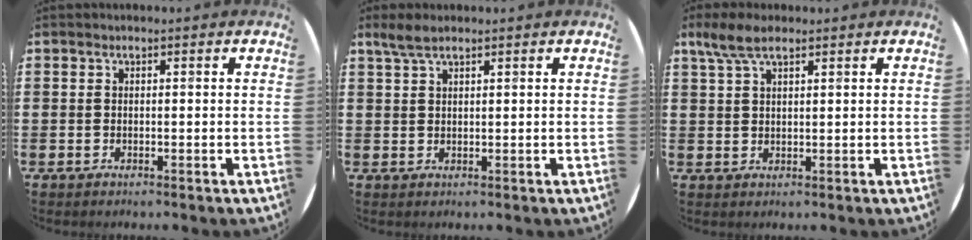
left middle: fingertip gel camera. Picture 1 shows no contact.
{"total": 2.5, "force": [1.9, 0.5, 1.4], "torque": [-0.032, 0.003, 0.035]}
{"total": 4.3, "force": [2.9, 1.4, 2.8], "torque": [-0.062, 0.005, 0.054]}